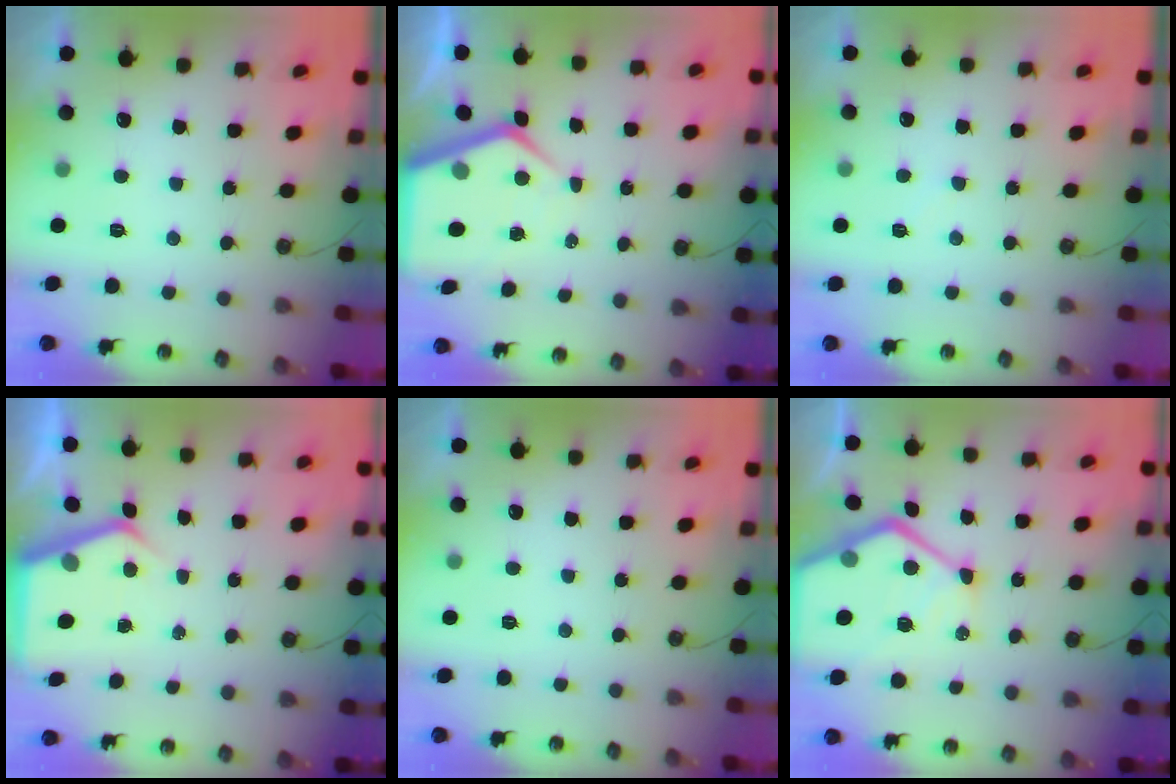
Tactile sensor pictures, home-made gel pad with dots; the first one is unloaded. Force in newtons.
{"total": 7.4, "press": 7.3, "slide": 0.6}
{"total": 3.8, "press": 3.8, "slide": 0.6}
{"total": 4.3, "press": 4.3, "slide": 0.5}
{"total": 0.0}
{"total": 17.0, "press": 16.9, "slide": 1.5}